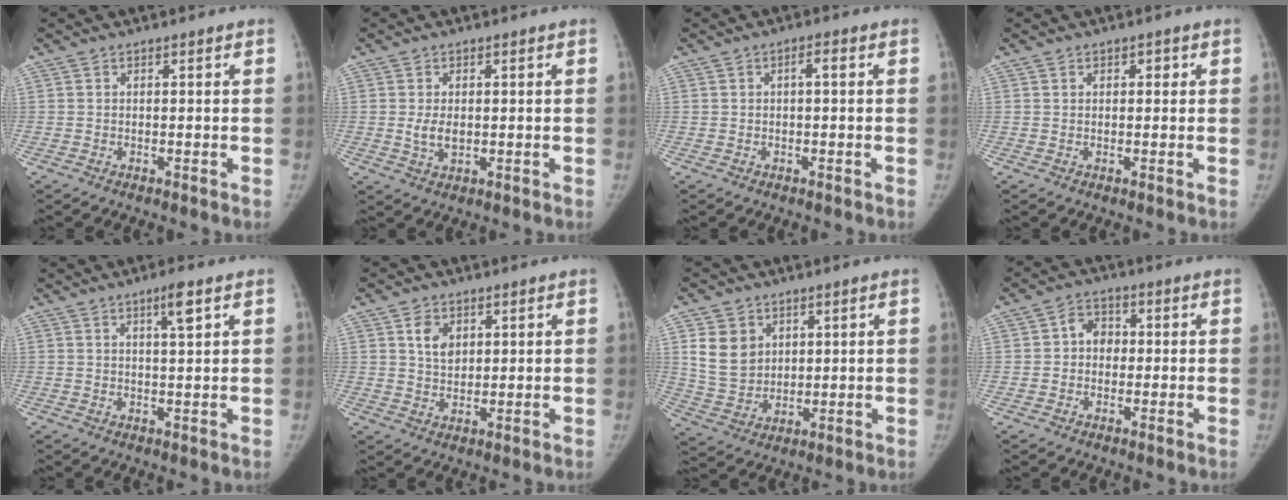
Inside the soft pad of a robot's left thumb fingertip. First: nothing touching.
{"total": 3.7, "force": [-0.1, 2.4, 2.8], "torque": [-0.049, -0.004, 0.003]}
{"total": 1.8, "force": [0.1, 0.8, 1.6], "torque": [-0.023, 0.007, -0.002]}
{"total": 1.5, "force": [0.5, 1.2, 0.8], "torque": [0.000, 0.001, 0.004]}
{"total": 3.9, "force": [2.0, 0.5, 3.3], "torque": [-0.053, -0.009, 0.034]}
{"total": 4.7, "force": [2.0, 3.4, 2.6], "torque": [-0.029, -0.014, 0.038]}
{"total": 9.4, "force": [3.5, 7.4, 4.6], "torque": [-0.061, -0.019, 0.082]}
{"total": 4.8, "force": [0.1, 4.1, 2.5], "torque": [-0.015, 0.013, -0.007]}